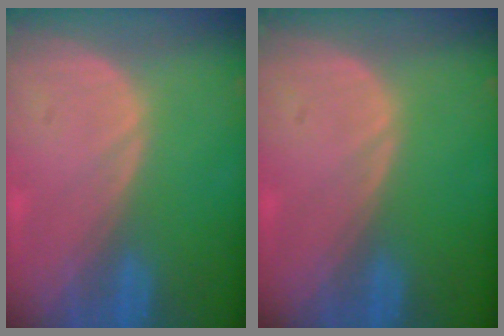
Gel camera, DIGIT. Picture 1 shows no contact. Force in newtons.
{"total": 0.0}